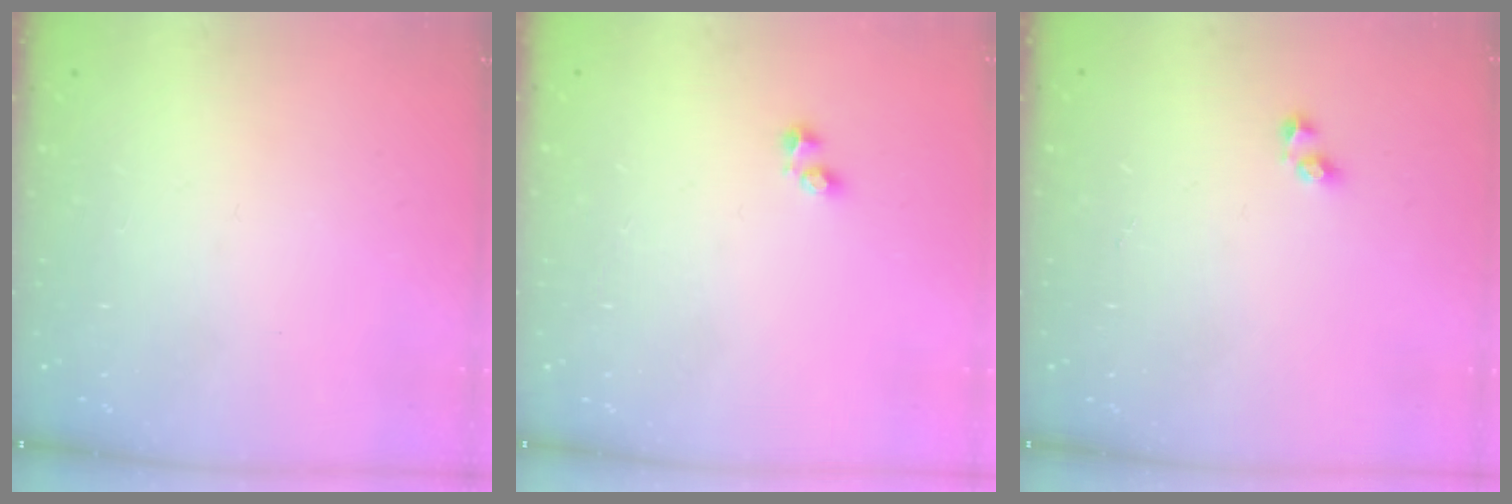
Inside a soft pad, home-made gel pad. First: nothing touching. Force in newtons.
{"total": 1.9, "press": 1.9, "slide": 0.5}
{"total": 2.7, "press": 2.6, "slide": 0.6}